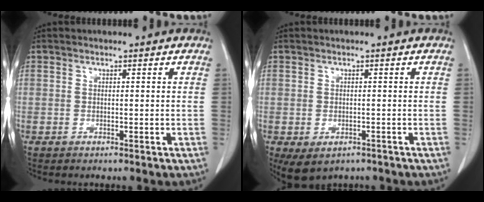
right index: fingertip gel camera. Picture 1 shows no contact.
{"total": 5.2, "force": [-3.1, 3.2, 2.7], "torque": [-0.047, -0.009, -0.040]}